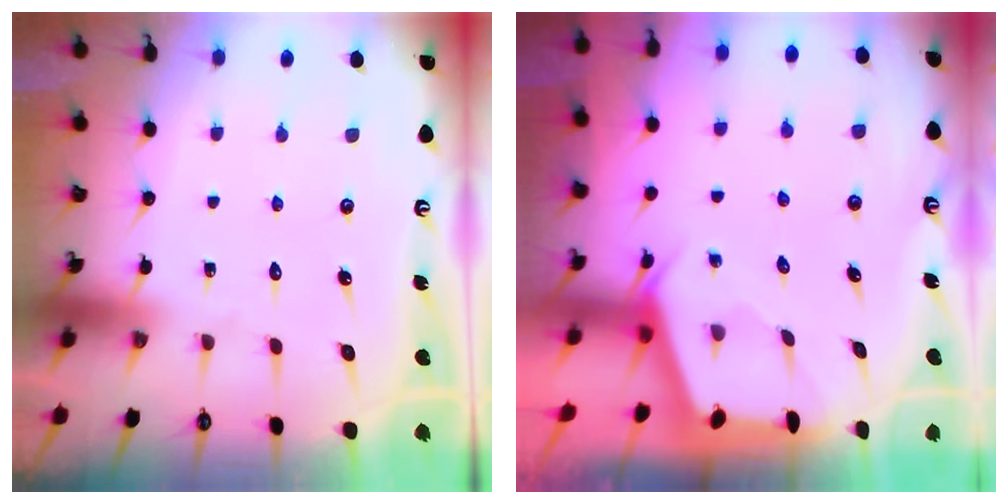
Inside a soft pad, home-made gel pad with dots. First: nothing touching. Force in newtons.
{"total": 2.2, "press": 2.2, "slide": 0.3}